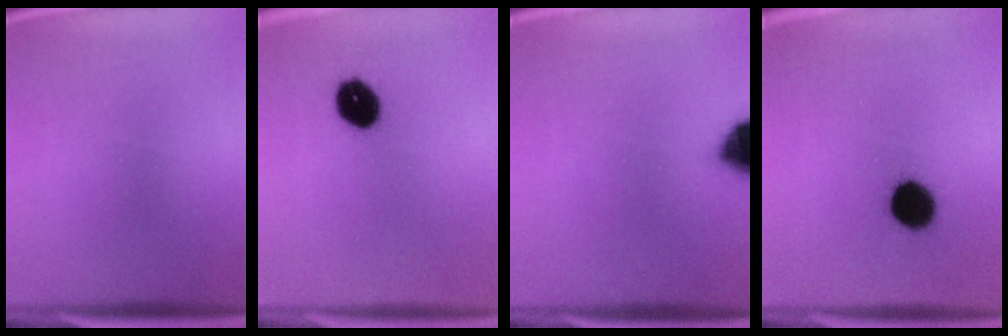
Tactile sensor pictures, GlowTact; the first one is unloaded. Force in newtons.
{"total": 7.6}
{"total": 17.6}
{"total": 9.2}